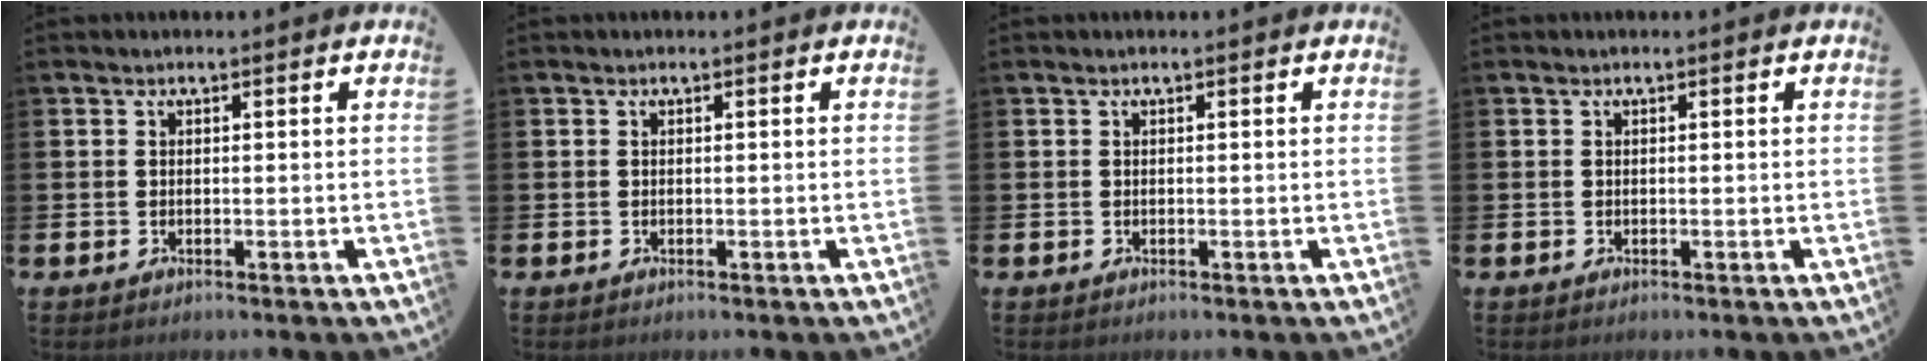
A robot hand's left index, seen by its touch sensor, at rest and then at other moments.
{"total": 0.0}
{"total": 0.0}
{"total": 0.0}